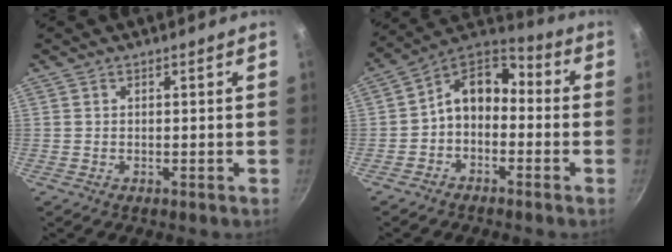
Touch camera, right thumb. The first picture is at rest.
{"total": 10.7, "force": [-1.5, 7.7, 7.3], "torque": [-0.103, 0.062, -0.047]}